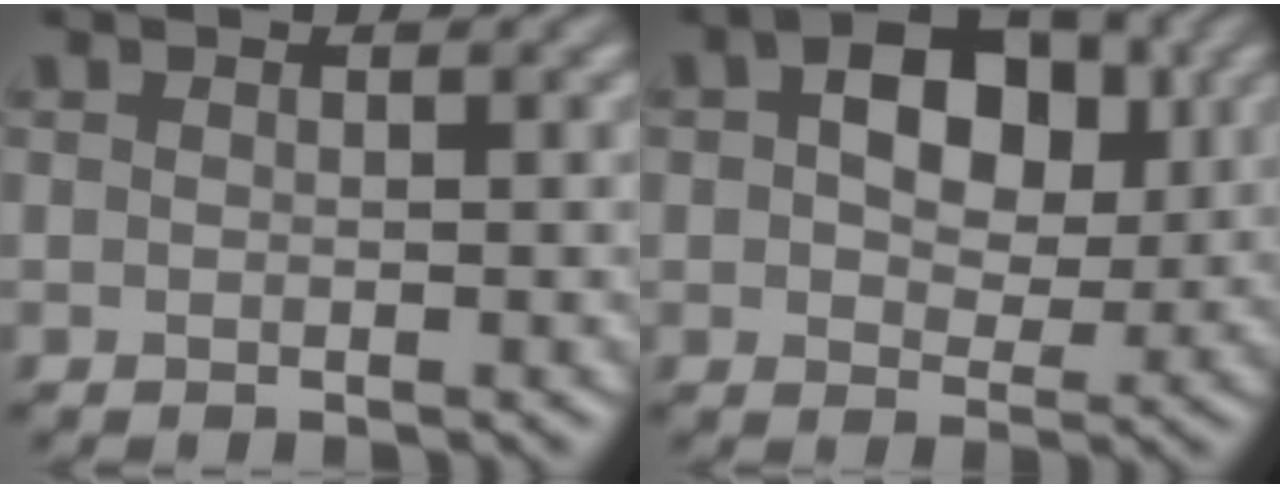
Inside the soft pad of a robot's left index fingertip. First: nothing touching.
{"total": 7.5, "force": [1.6, 4.8, 5.4], "torque": [-0.084, 0.007, 0.017]}